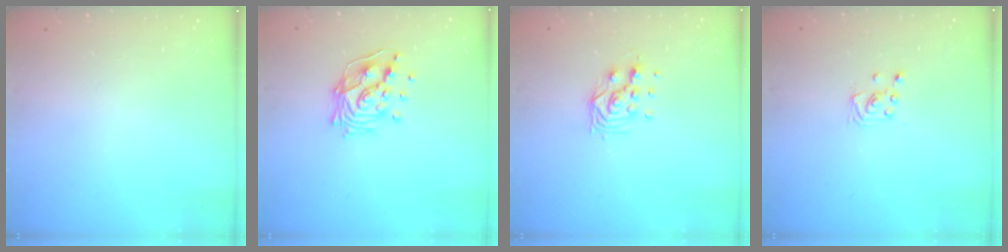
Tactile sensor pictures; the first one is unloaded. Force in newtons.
{"total": 13.4, "press": 13.4, "slide": 1.6}
{"total": 8.8, "press": 8.8, "slide": 0.7}
{"total": 2.1, "press": 2.1, "slide": 0.2}